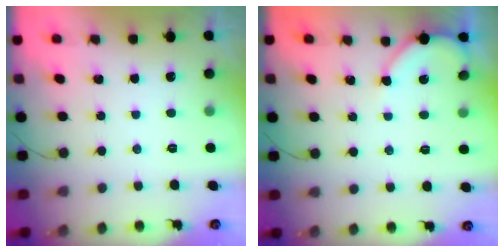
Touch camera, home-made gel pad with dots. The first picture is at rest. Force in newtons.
{"total": 4.4, "press": 4.4, "slide": 0.3}